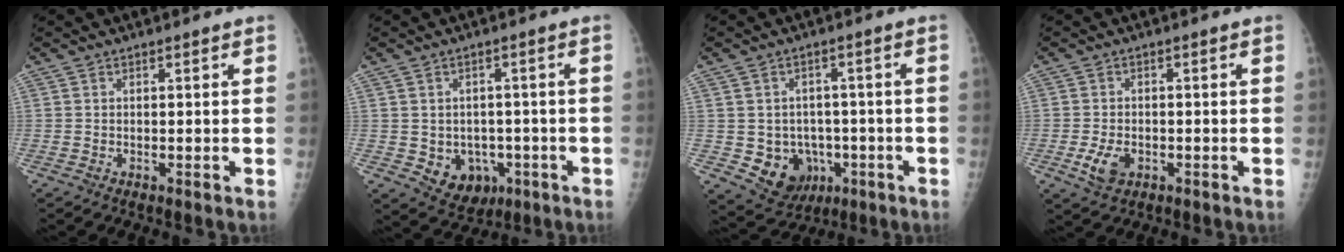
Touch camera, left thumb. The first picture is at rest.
{"total": 8.0, "force": [-2.2, 6.5, 4.1], "torque": [-0.033, 0.013, -0.014]}
{"total": 9.6, "force": [-2.5, 8.3, 4.3], "torque": [-0.037, 0.015, -0.020]}
{"total": 4.4, "force": [-1.6, 2.9, 2.9], "torque": [-0.057, 0.000, -0.024]}